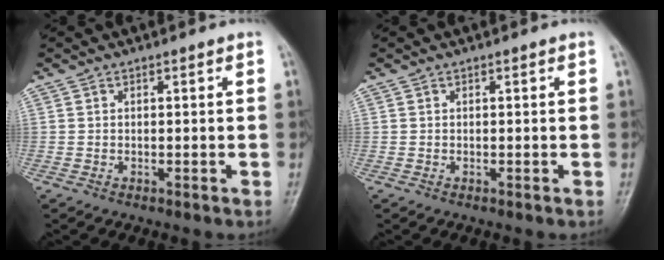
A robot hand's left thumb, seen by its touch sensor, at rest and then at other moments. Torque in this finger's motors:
{"motor_torque": [0.00, 0.00, 0.00, 0.00, 0.00]}